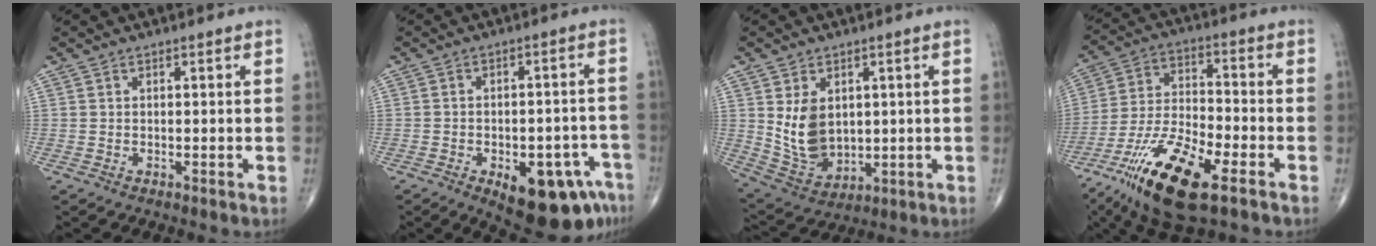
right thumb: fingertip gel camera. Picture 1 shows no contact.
{"total": 14.9, "force": [-7.6, 6.7, 10.9], "torque": [-0.100, 0.038, -0.089]}
{"total": 10.3, "force": [1.9, 7.3, 7.0], "torque": [-0.104, -0.019, 0.057]}
{"total": 18.1, "force": [-10.1, 5.6, 14.0], "torque": [-0.287, 0.027, -0.187]}